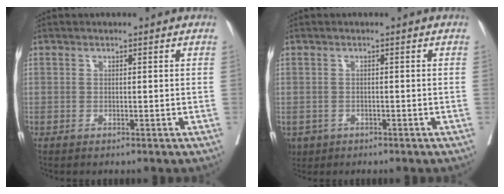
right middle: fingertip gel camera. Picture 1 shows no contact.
{"total": 3.6, "force": [-2.1, 2.8, 0.8], "torque": [-0.014, 0.000, -0.032]}